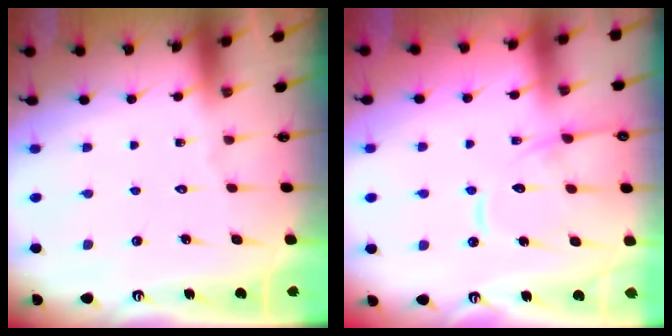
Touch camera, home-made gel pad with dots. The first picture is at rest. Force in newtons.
{"total": 12.0, "press": 12.0, "slide": 1.2}